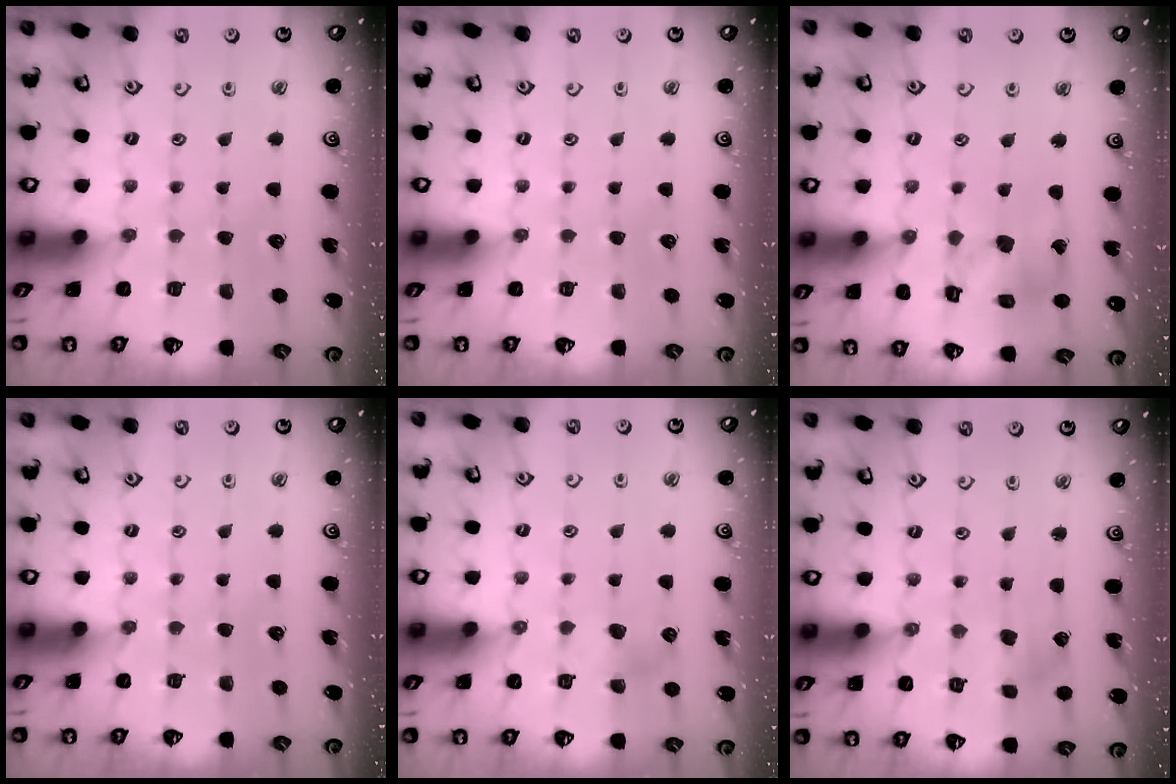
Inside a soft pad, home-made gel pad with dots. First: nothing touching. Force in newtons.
{"total": 0.0}
{"total": 12.3, "press": 12.2, "slide": 1.5}
{"total": 0.0}
{"total": 4.4, "press": 4.3, "slide": 0.7}
{"total": 3.4, "press": 3.3, "slide": 0.4}